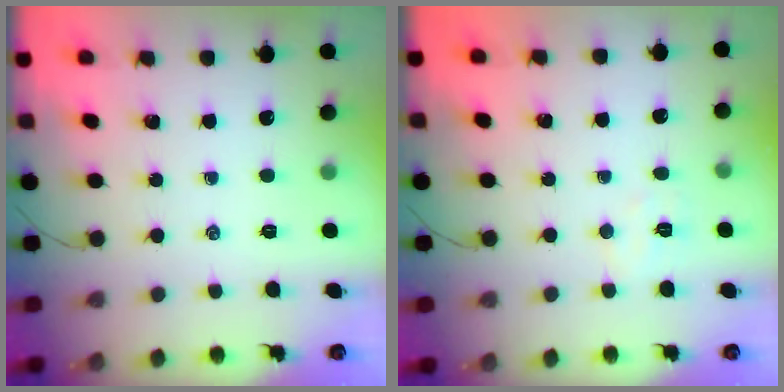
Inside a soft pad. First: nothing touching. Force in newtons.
{"total": 4.3, "press": 4.2, "slide": 0.9}